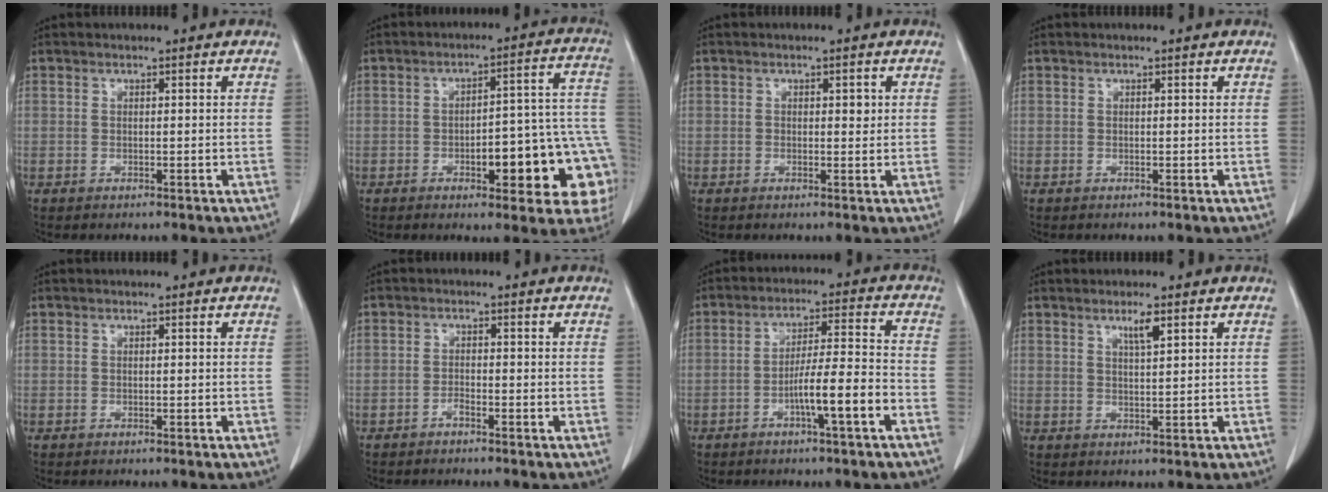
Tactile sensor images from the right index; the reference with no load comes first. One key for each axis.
{"total": 16.6, "fx": -5.1, "fy": 5.1, "fz": 14.9, "tx": -0.102, "ty": 0.047, "tz": -0.050}
{"total": 1.3, "fx": 0.2, "fy": 0.7, "fz": 1.1, "tx": -0.013, "ty": 0.001, "tz": 0.003}
{"total": 0.0}
{"total": 0.0}
{"total": 1.0, "fx": -0.9, "fy": 0.2, "fz": 0.5, "tx": -0.008, "ty": 0.004, "tz": -0.015}
{"total": 8.1, "fx": -3.5, "fy": -0.1, "fz": 7.3, "tx": -0.125, "ty": 0.010, "tz": -0.059}
{"total": 2.7, "fx": 1.6, "fy": 0.1, "fz": 2.1, "tx": -0.041, "ty": -0.003, "tz": 0.029}